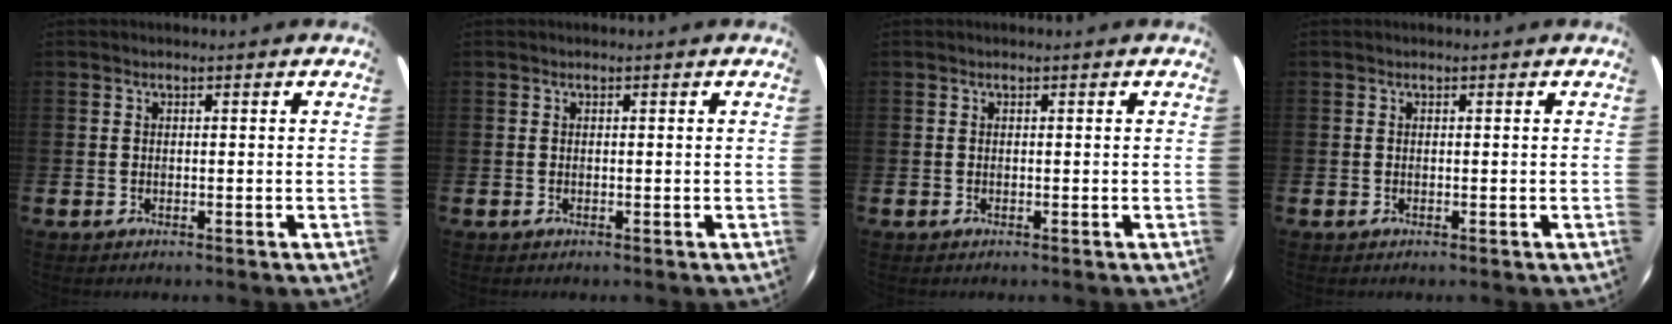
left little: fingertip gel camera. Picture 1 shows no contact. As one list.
[{"total": 0.0}, {"total": 0.0}, {"total": 0.0}]